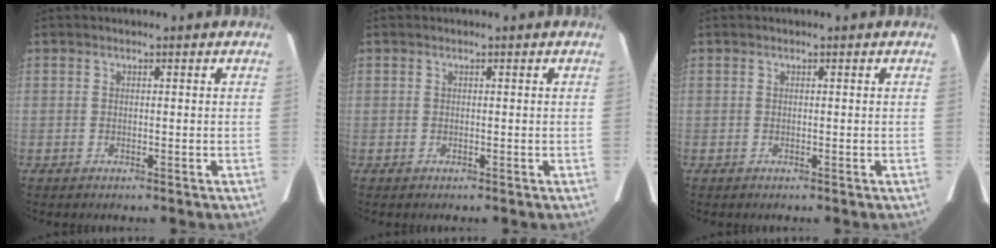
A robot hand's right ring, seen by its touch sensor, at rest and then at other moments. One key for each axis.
{"total": 0.0}
{"total": 0.0}